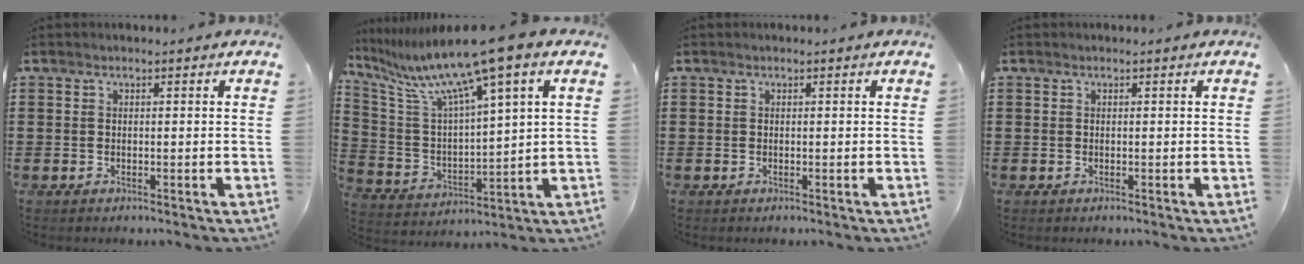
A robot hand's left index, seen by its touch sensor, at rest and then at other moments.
{"total": 11.2, "force": [8.4, -0.3, 7.3], "torque": [-0.183, -0.055, 0.130]}
{"total": 0.0}
{"total": 0.0}